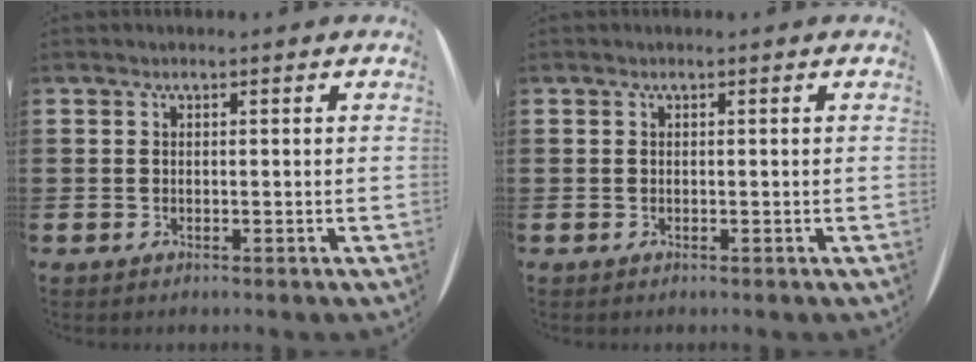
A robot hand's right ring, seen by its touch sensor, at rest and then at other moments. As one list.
[{"total": 0.0}]